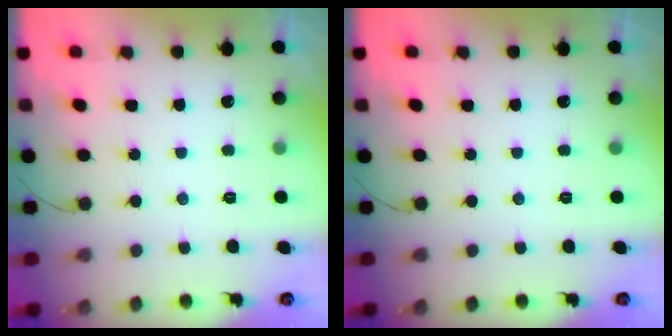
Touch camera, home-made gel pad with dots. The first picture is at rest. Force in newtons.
{"total": 0.0}